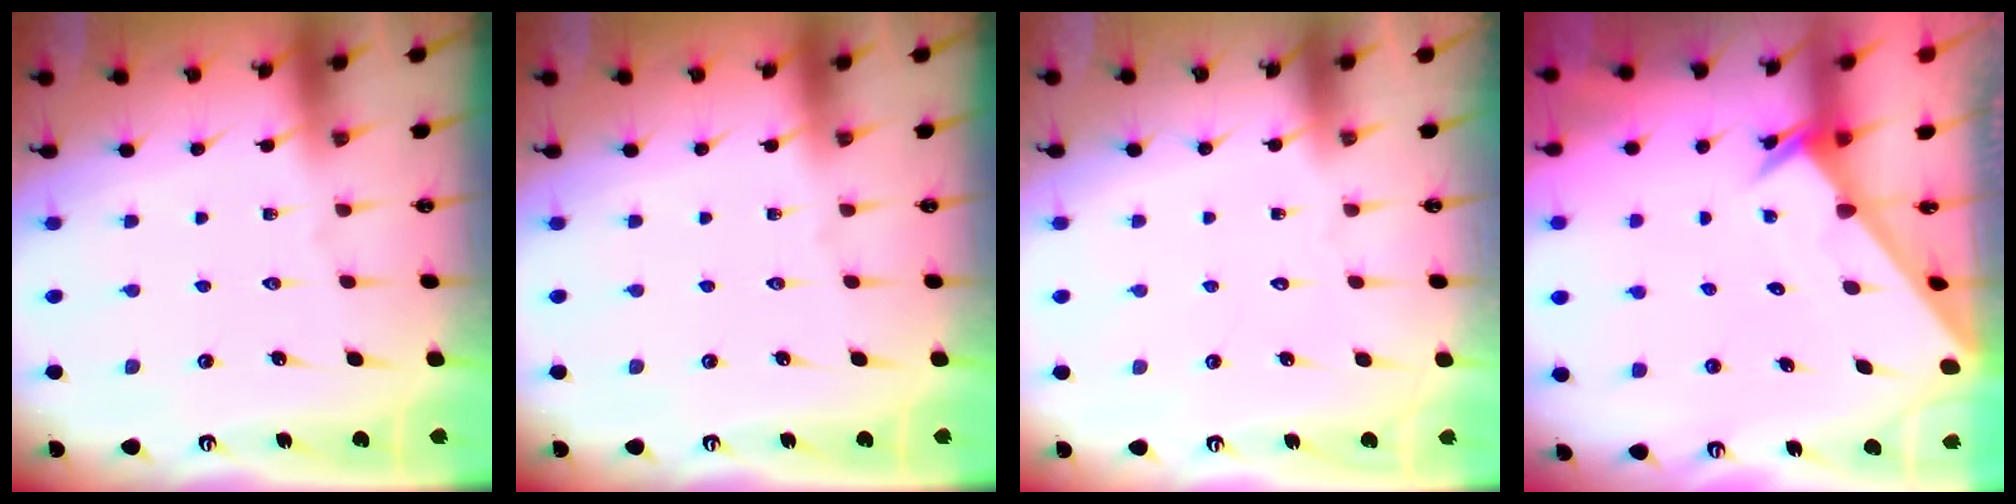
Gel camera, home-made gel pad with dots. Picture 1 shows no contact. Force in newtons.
{"total": 0.0}
{"total": 1.6, "press": 1.6, "slide": 0.1}
{"total": 2.0, "press": 2.0, "slide": 0.1}